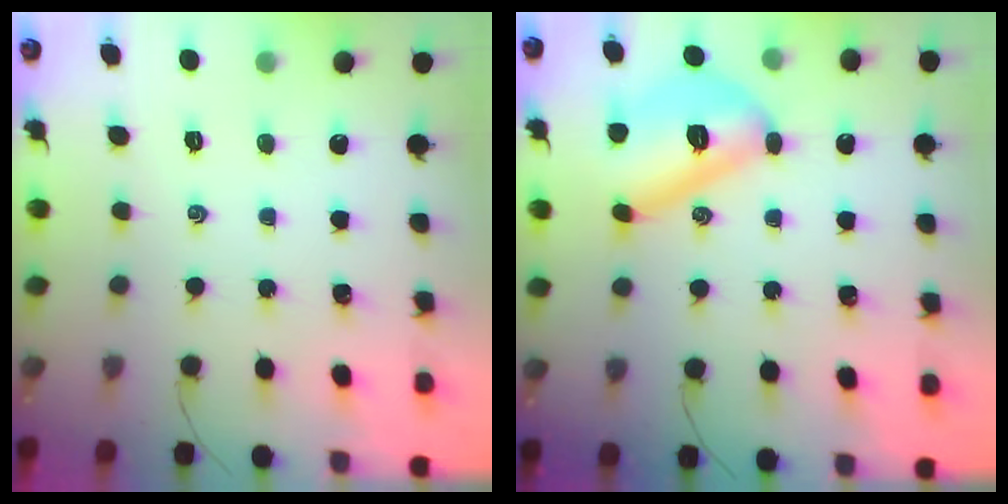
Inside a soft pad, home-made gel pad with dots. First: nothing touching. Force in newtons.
{"total": 13.4, "press": 13.4, "slide": 1.2}